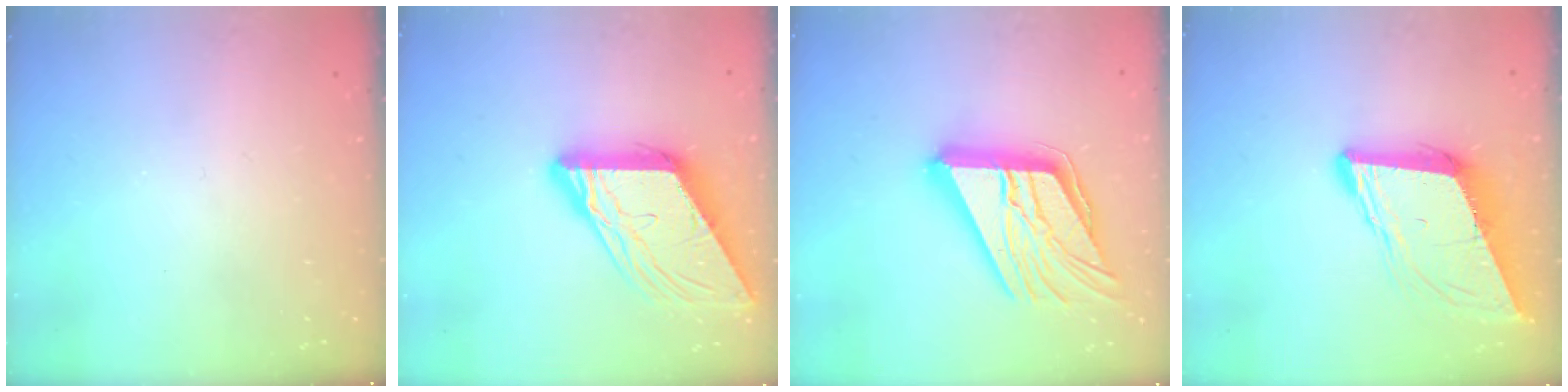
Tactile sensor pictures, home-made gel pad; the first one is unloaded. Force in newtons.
{"total": 13.4, "press": 13.3, "slide": 1.5}
{"total": 25.1, "press": 24.9, "slide": 2.9}
{"total": 11.6, "press": 11.0, "slide": 3.8}